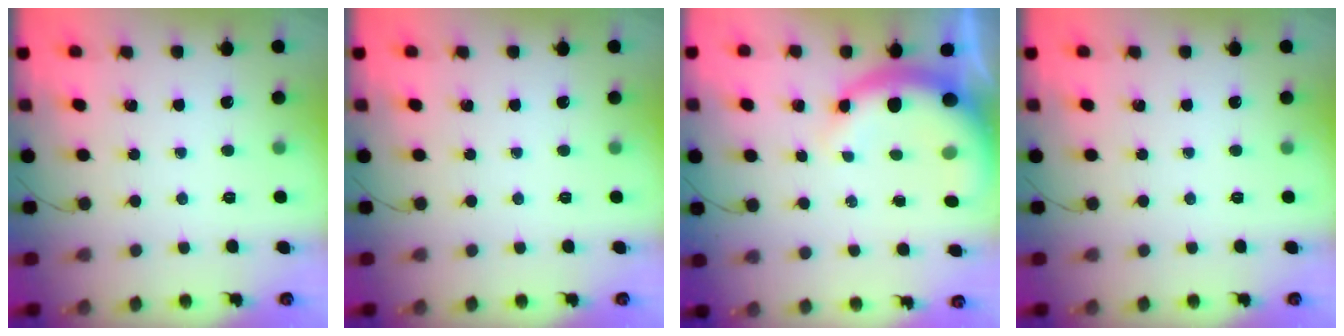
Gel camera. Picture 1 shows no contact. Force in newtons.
{"total": 0.0}
{"total": 11.7, "press": 11.5, "slide": 2.3}
{"total": 0.0}